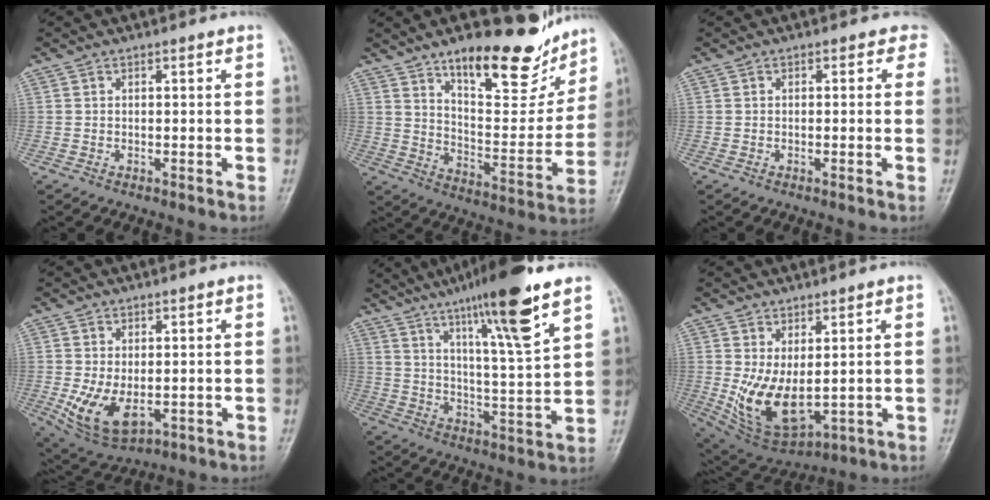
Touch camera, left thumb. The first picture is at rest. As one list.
[{"total": 20.6, "force": [14.3, 7.6, 12.7], "torque": [-0.131, -0.087, 0.222]}, {"total": 1.9, "force": [0.6, 1.6, 0.7], "torque": [0.021, 0.003, -0.012]}, {"total": 8.9, "force": [-1.4, 5.2, 7.1], "torque": [-0.131, -0.013, -0.006]}, {"total": 17.0, "force": [10.6, 1.4, 13.2], "torque": [-0.208, -0.051, 0.173]}, {"total": 11.3, "force": [0.4, 6.0, 9.6], "torque": [-0.164, -0.021, 0.036]}]